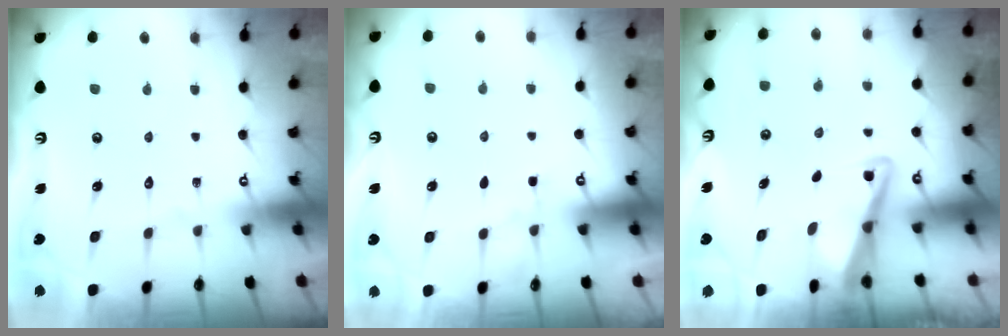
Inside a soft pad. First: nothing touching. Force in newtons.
{"total": 2.7, "press": 2.7, "slide": 0.4}
{"total": 5.1, "press": 5.0, "slide": 0.9}